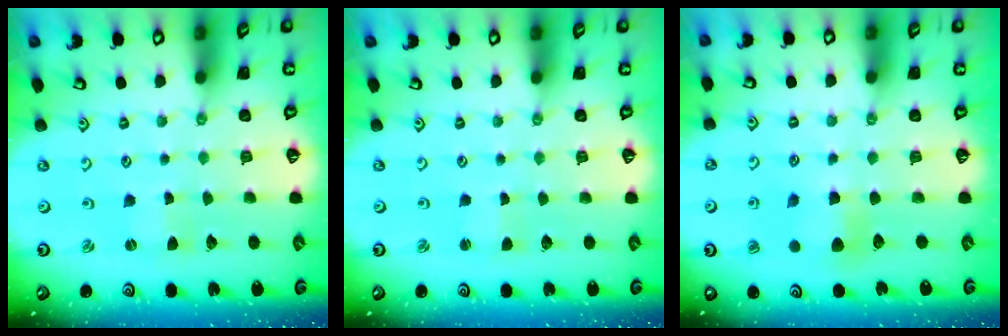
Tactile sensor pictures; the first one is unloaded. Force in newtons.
{"total": 1.0, "press": 1.0, "slide": 0.1}
{"total": 5.8, "press": 5.8, "slide": 0.4}